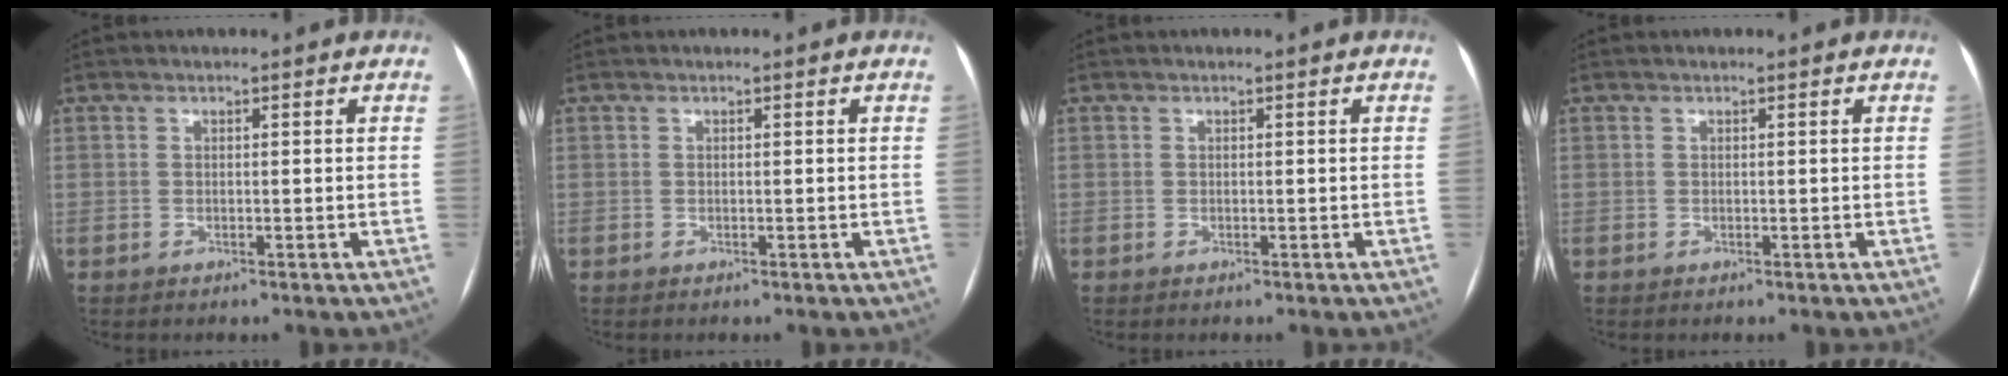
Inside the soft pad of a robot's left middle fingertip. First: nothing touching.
{"total": 0.0}
{"total": 0.0}
{"total": 0.0}